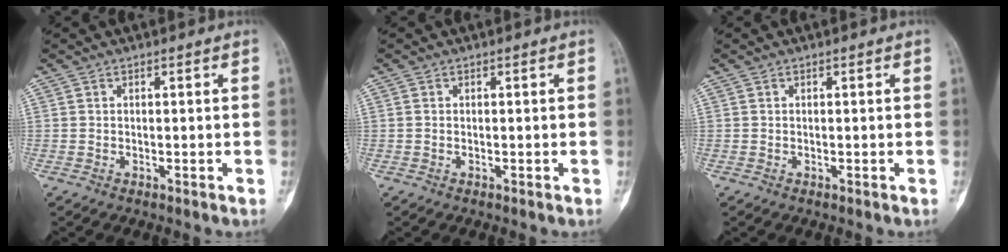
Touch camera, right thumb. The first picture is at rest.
{"total": 0.0}
{"total": 0.0}